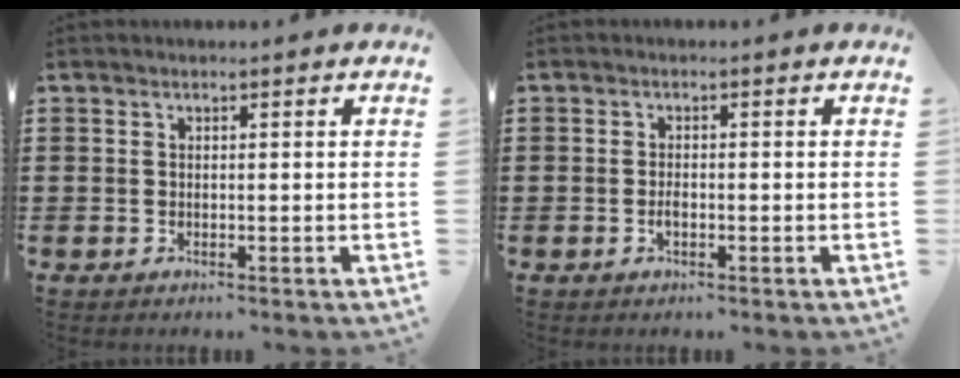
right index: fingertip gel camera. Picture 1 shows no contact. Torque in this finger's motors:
{"motor_torque": [1.20, 0.94, 0.01, -0.04]}